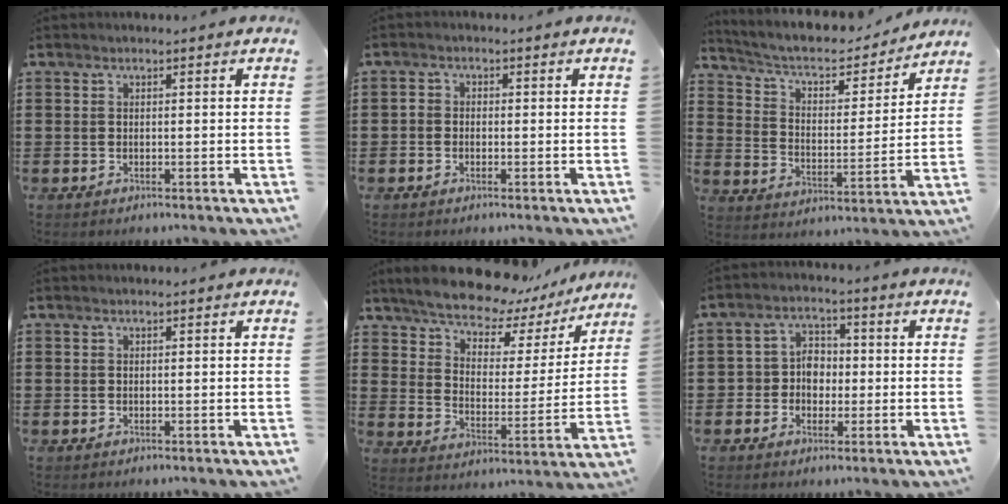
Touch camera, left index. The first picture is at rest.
{"total": 1.3, "force": [-0.6, 1.0, 0.6], "torque": [-0.014, 0.003, -0.013]}
{"total": 6.2, "force": [5.3, 1.8, 2.8], "torque": [-0.079, -0.030, 0.086]}
{"total": 0.0}
{"total": 7.9, "force": [7.5, 1.4, 2.1], "torque": [-0.072, -0.058, 0.127]}
{"total": 4.2, "force": [-0.9, 3.7, 1.6], "torque": [-0.046, 0.012, -0.024]}